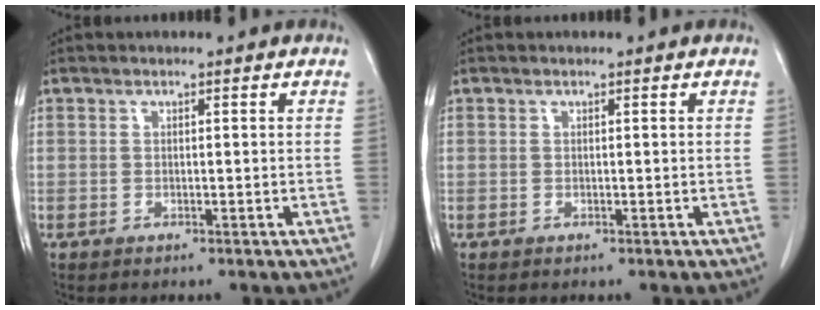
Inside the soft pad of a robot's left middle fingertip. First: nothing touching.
{"total": 0.0}